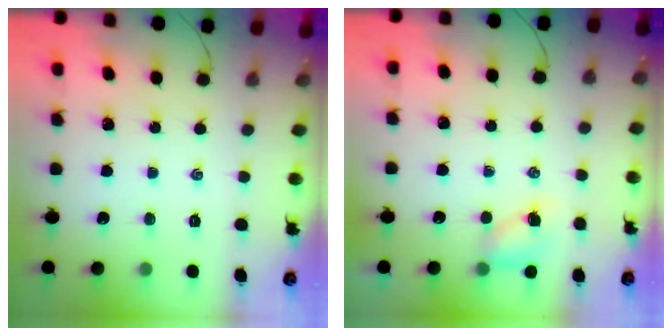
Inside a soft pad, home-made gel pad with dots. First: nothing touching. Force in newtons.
{"total": 4.8, "press": 4.8, "slide": 0.7}